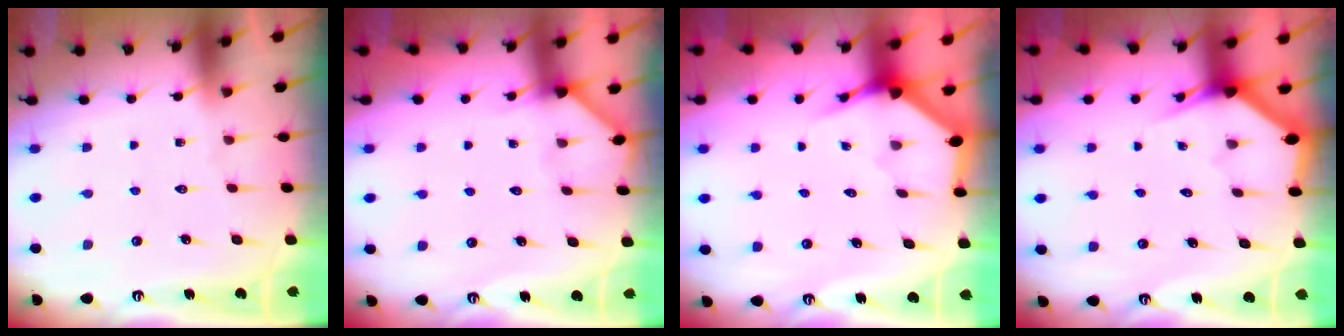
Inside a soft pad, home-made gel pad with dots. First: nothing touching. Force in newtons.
{"total": 2.7, "press": 2.7, "slide": 0.2}
{"total": 3.4, "press": 3.4, "slide": 0.1}
{"total": 3.1, "press": 3.1, "slide": 0.1}